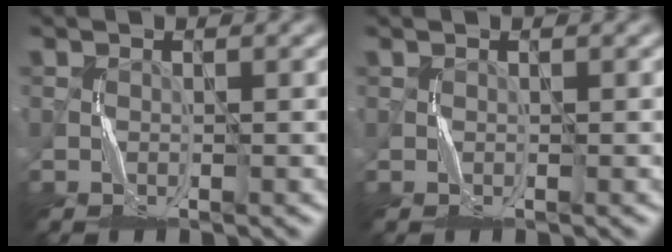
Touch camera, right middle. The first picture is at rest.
{"total": 0.0}